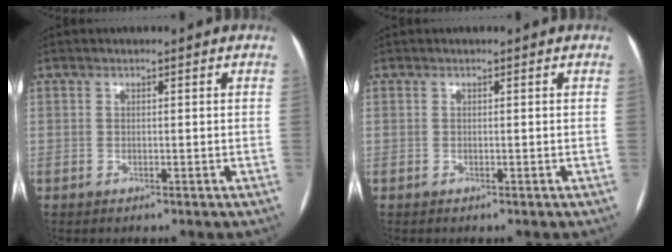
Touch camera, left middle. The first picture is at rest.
{"total": 0.0}